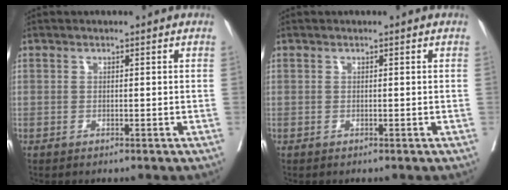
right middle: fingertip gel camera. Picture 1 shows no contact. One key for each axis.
{"total": 0.0}